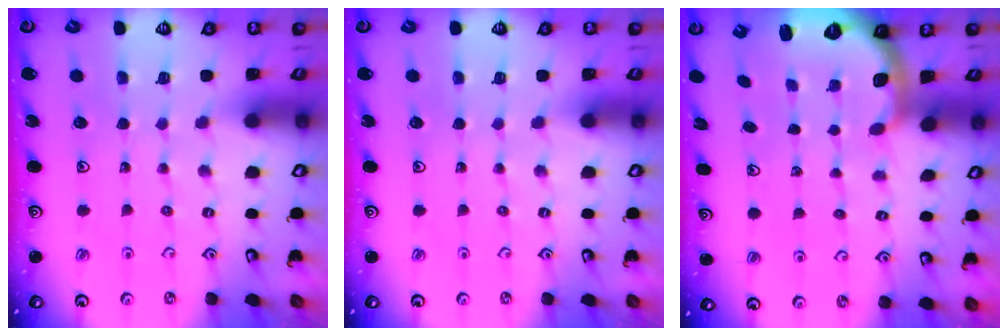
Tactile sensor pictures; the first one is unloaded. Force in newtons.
{"total": 0.0}
{"total": 1.9, "press": 1.8, "slide": 0.4}